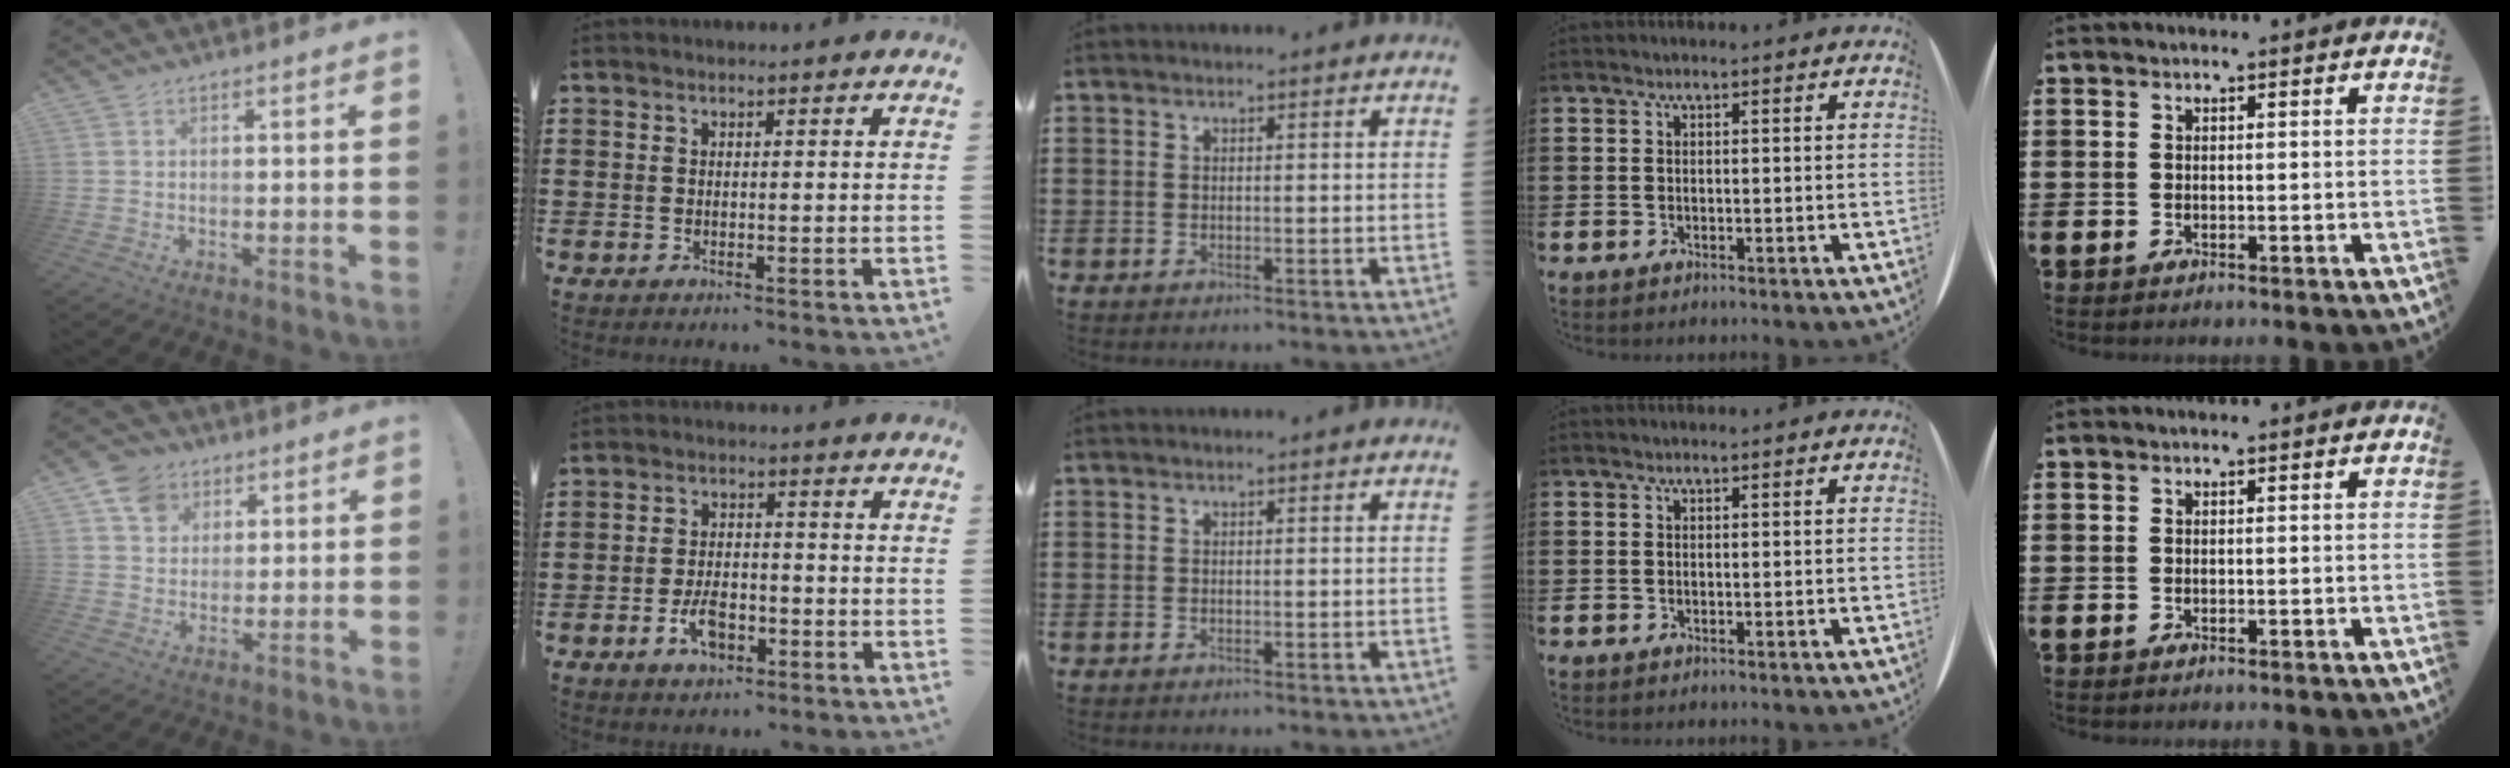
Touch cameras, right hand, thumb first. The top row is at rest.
{"thumb": {"total": 8.5, "force": [4.0, 7.1, 2.3], "torque": [-0.027, -0.024, 0.082]}, "index": {"total": 5.2, "force": [-2.3, 2.7, 3.9], "torque": [-0.084, 0.001, -0.047]}}